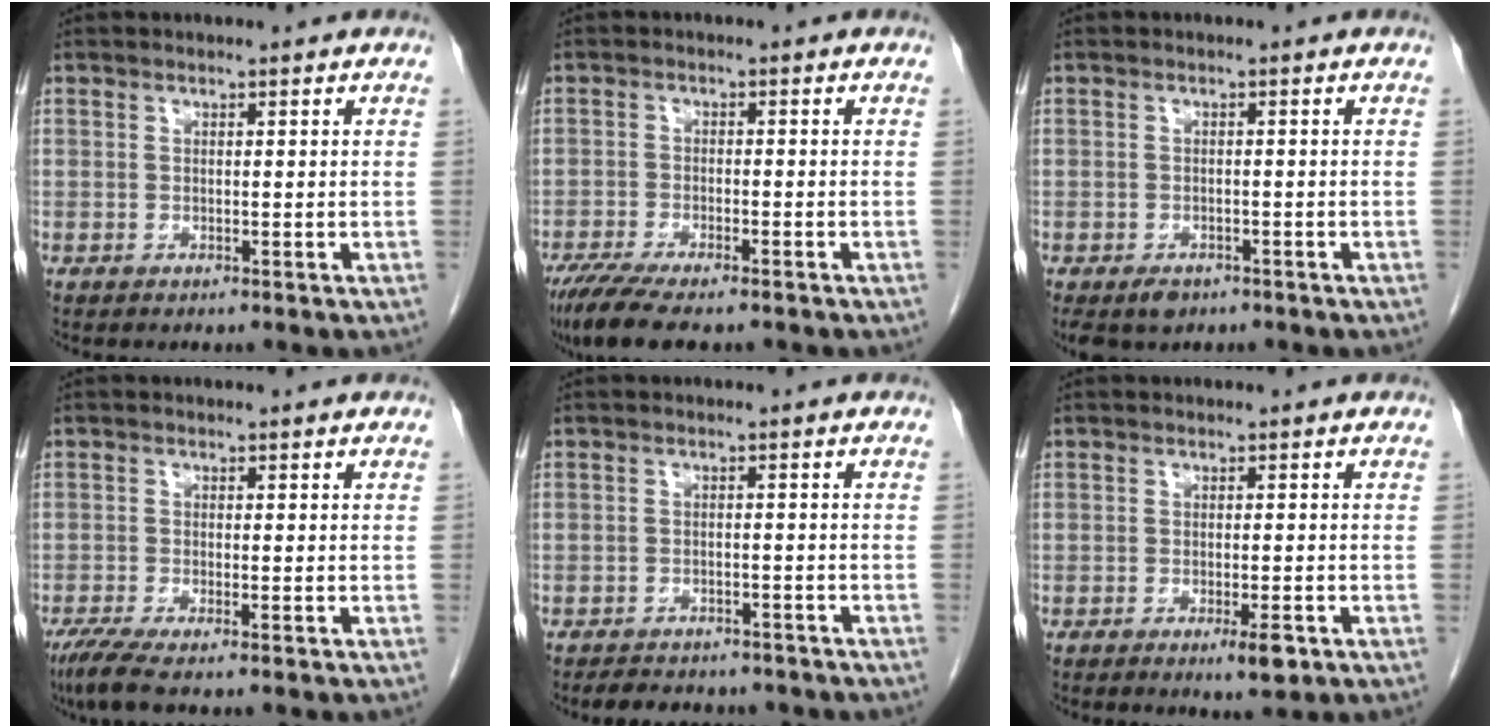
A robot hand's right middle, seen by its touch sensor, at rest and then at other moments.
{"total": 9.7, "force": [-7.6, 2.2, 5.5], "torque": [-0.090, -0.017, -0.122]}
{"total": 4.1, "force": [-2.8, 2.5, 1.7], "torque": [-0.027, -0.004, -0.039]}
{"total": 3.9, "force": [-2.6, 0.4, 2.8], "torque": [-0.061, -0.013, -0.052]}
{"total": 8.0, "force": [-6.9, 3.0, 2.7], "torque": [-0.045, 0.005, -0.081]}
{"total": 3.0, "force": [-1.5, 0.6, 2.6], "torque": [-0.036, -0.003, -0.018]}